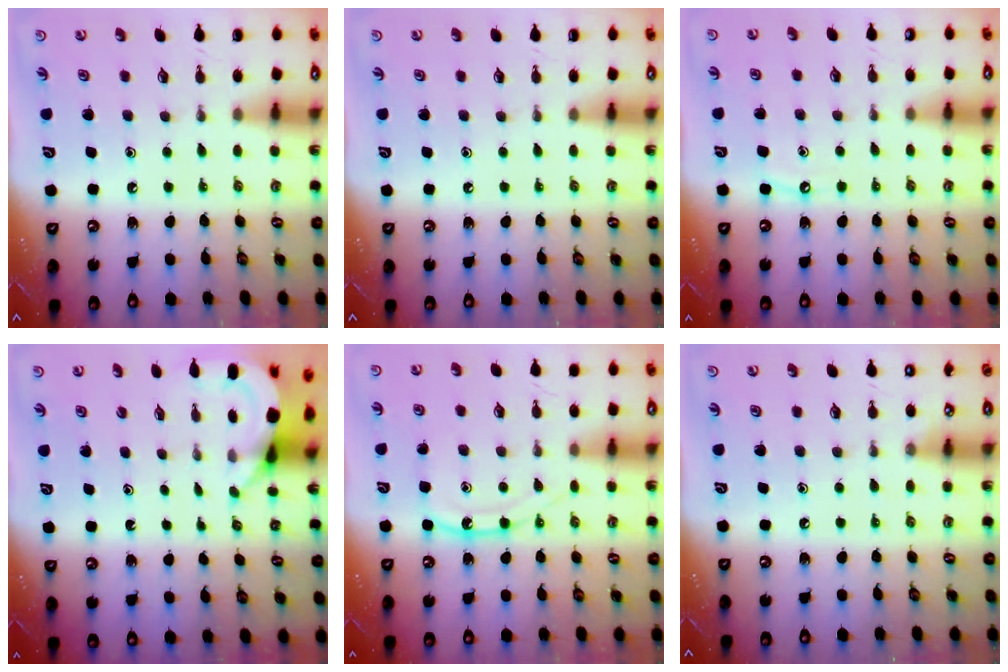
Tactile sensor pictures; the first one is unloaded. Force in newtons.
{"total": 0.0}
{"total": 4.9, "press": 4.9, "slide": 0.6}
{"total": 3.5, "press": 3.5, "slide": 0.2}
{"total": 11.6, "press": 11.6, "slide": 1.0}
{"total": 2.9, "press": 2.9, "slide": 0.4}